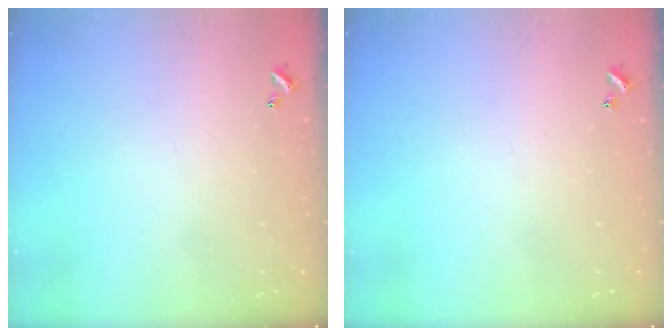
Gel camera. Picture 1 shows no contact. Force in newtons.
{"total": 0.0}